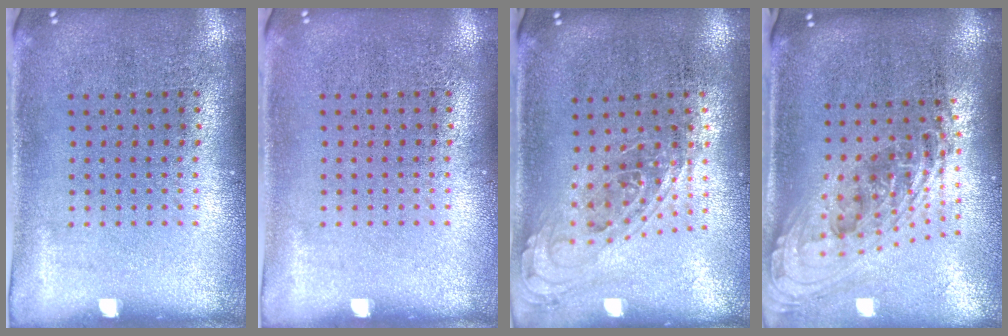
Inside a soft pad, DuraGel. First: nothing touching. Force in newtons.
{"total": 0.0}
{"total": 0.8, "press": 0.7, "slide": 0.3}
{"total": 2.2, "press": 1.6, "slide": 1.6}